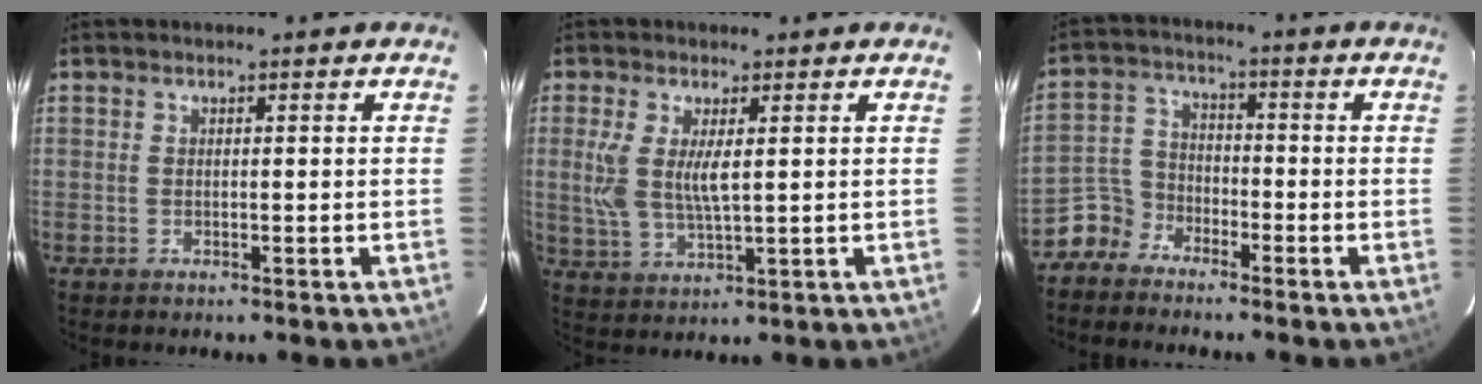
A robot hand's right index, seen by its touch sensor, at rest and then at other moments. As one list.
[{"total": 6.9, "force": [1.3, 2.4, 6.4], "torque": [-0.137, -0.006, 0.027]}, {"total": 5.6, "force": [-4.3, 3.5, 0.3], "torque": [-0.009, 0.025, -0.098]}]